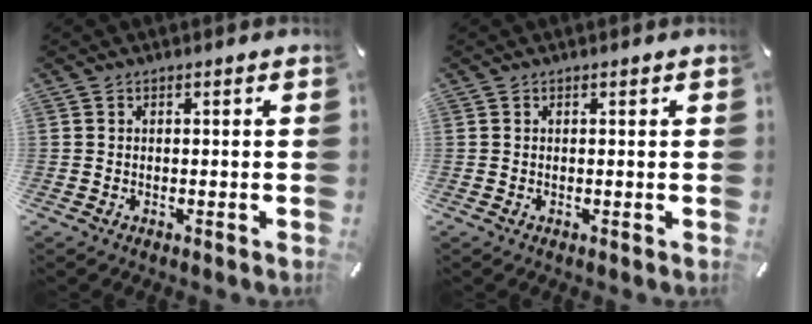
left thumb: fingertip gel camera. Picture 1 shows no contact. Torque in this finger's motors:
{"motor_torque": [-0.30, -0.22, 0.13, -0.07, 0.00]}